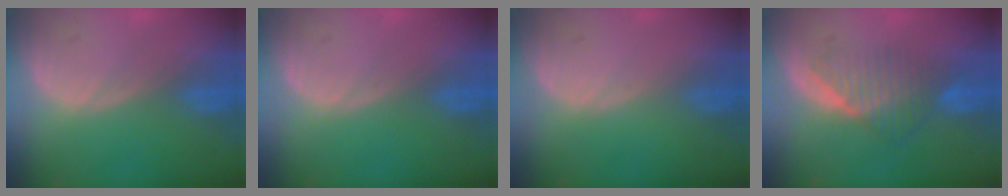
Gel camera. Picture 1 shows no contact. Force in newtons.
{"total": 0.0}
{"total": 0.0}
{"total": 6.7, "press": 6.1, "slide": 2.8}